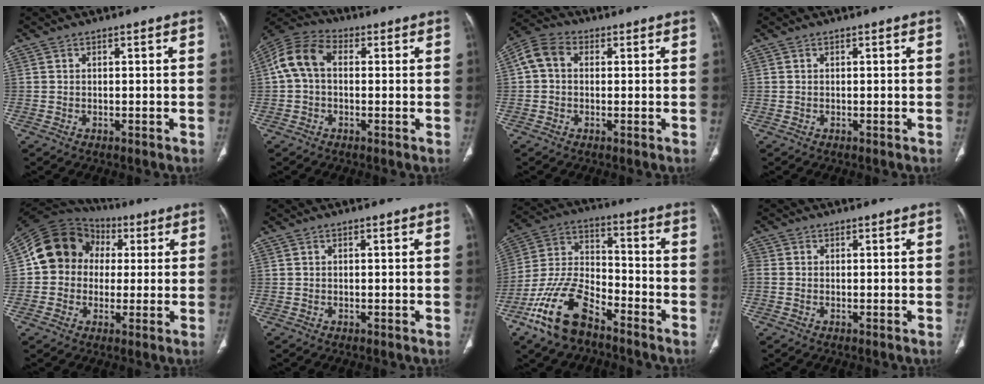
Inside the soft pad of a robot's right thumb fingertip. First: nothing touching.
{"total": 9.1, "force": [0.8, 6.2, 6.6], "torque": [-0.130, 0.031, 0.006]}
{"total": 6.2, "force": [0.9, 4.7, 3.9], "torque": [-0.076, 0.023, 0.009]}
{"total": 0.0}
{"total": 14.3, "force": [1.9, 12.5, 6.6], "torque": [-0.096, 0.030, 0.023]}
{"total": 0.0}
{"total": 16.7, "force": [-10.6, 7.8, 10.3], "torque": [-0.199, 0.061, -0.204]}
{"total": 1.8, "force": [-0.4, 1.4, 1.2], "torque": [-0.035, 0.000, -0.013]}